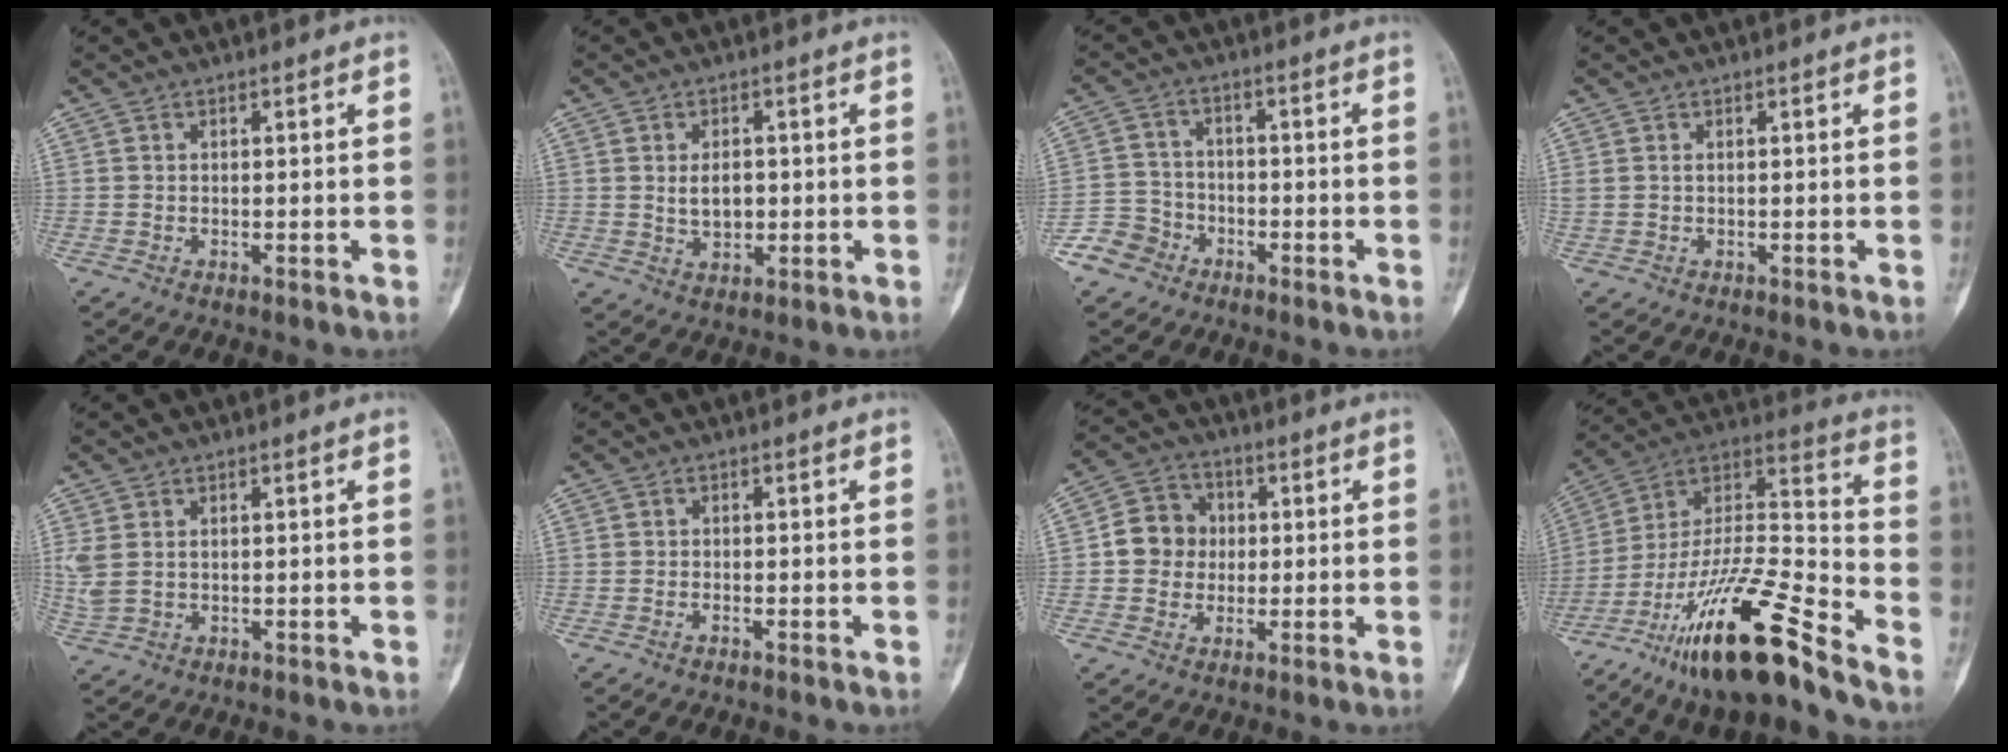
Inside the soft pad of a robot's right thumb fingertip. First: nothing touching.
{"total": 4.6, "force": [0.2, 3.1, 3.4], "torque": [-0.043, -0.002, 0.007]}
{"total": 6.4, "force": [-4.0, 4.9, 0.8], "torque": [0.008, 0.029, -0.083]}
{"total": 0.9, "force": [0.3, 0.6, 0.7], "torque": [-0.023, 0.005, 0.010]}
{"total": 3.5, "force": [0.8, 2.3, 2.5], "torque": [-0.073, 0.004, 0.021]}
{"total": 0.6, "force": [-0.5, 0.2, 0.3], "torque": [-0.010, 0.005, -0.008]}
{"total": 7.8, "force": [0.1, 7.1, 3.2], "torque": [-0.023, 0.014, -0.010]}
{"total": 24.1, "force": [-16.5, 4.6, 17.0], "torque": [-0.337, 0.067, -0.292]}